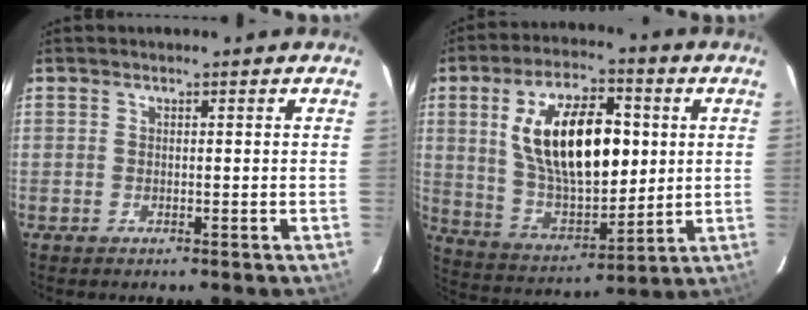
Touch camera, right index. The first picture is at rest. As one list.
[{"total": 20.4, "force": [4.1, 10.2, 17.1], "torque": [-0.306, 0.014, 0.088]}]